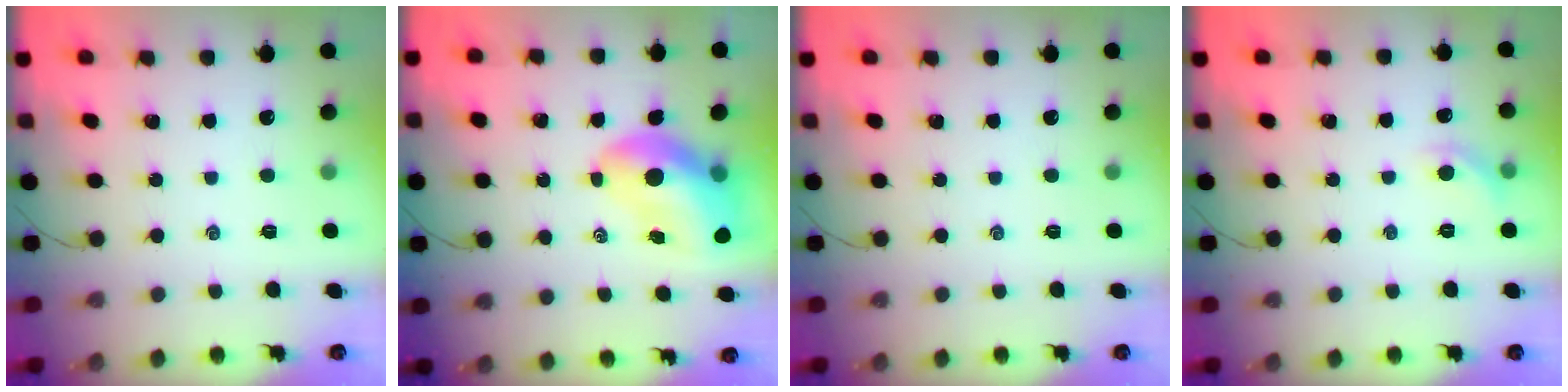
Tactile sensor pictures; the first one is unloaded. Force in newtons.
{"total": 13.4, "press": 12.7, "slide": 4.2}
{"total": 0.0}
{"total": 5.5, "press": 5.3, "slide": 1.4}